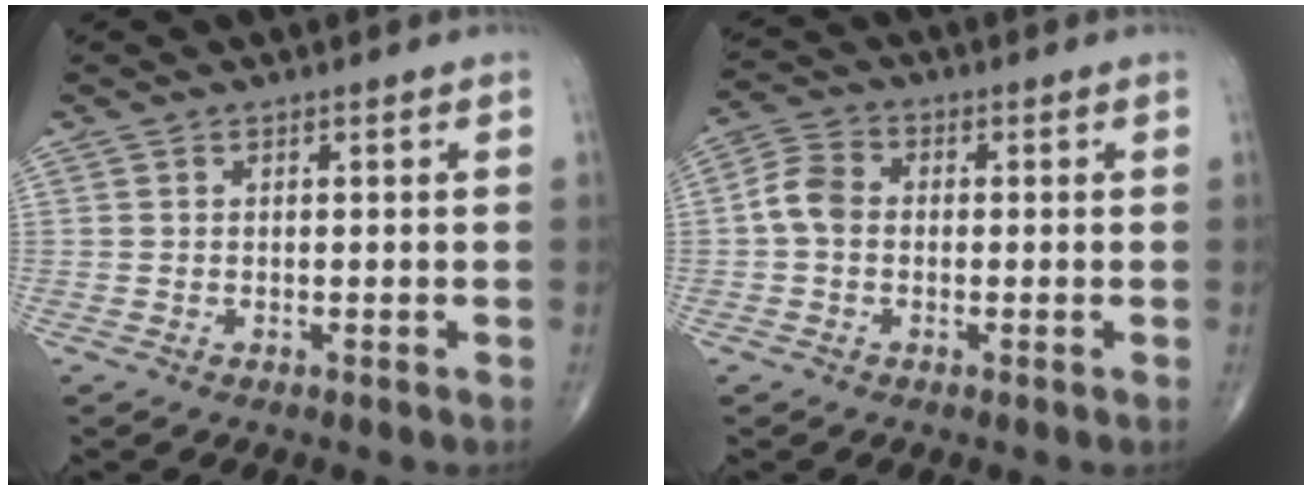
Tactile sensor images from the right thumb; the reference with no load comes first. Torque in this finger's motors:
{"motor_torque": [-0.27, 0.45, 0.87, 0.05, 0.03]}